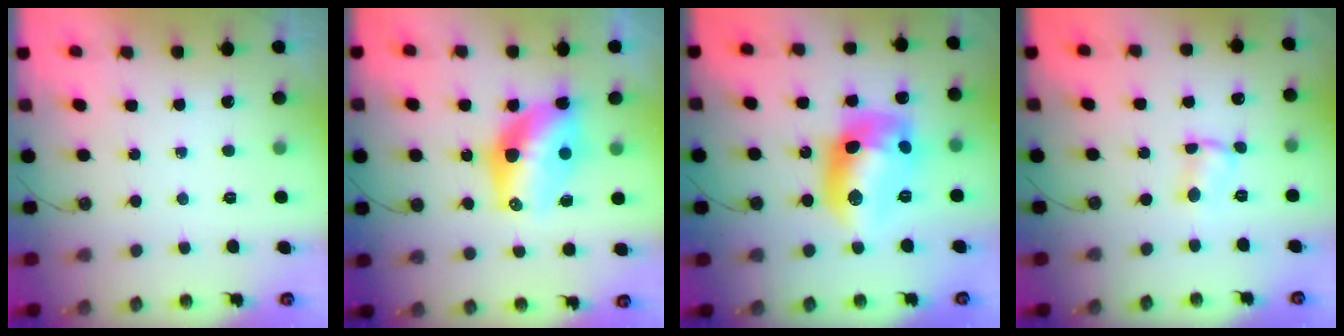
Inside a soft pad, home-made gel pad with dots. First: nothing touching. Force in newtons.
{"total": 13.5, "press": 13.5, "slide": 1.4}
{"total": 16.3, "press": 16.3, "slide": 1.1}
{"total": 1.8, "press": 1.8, "slide": 0.1}